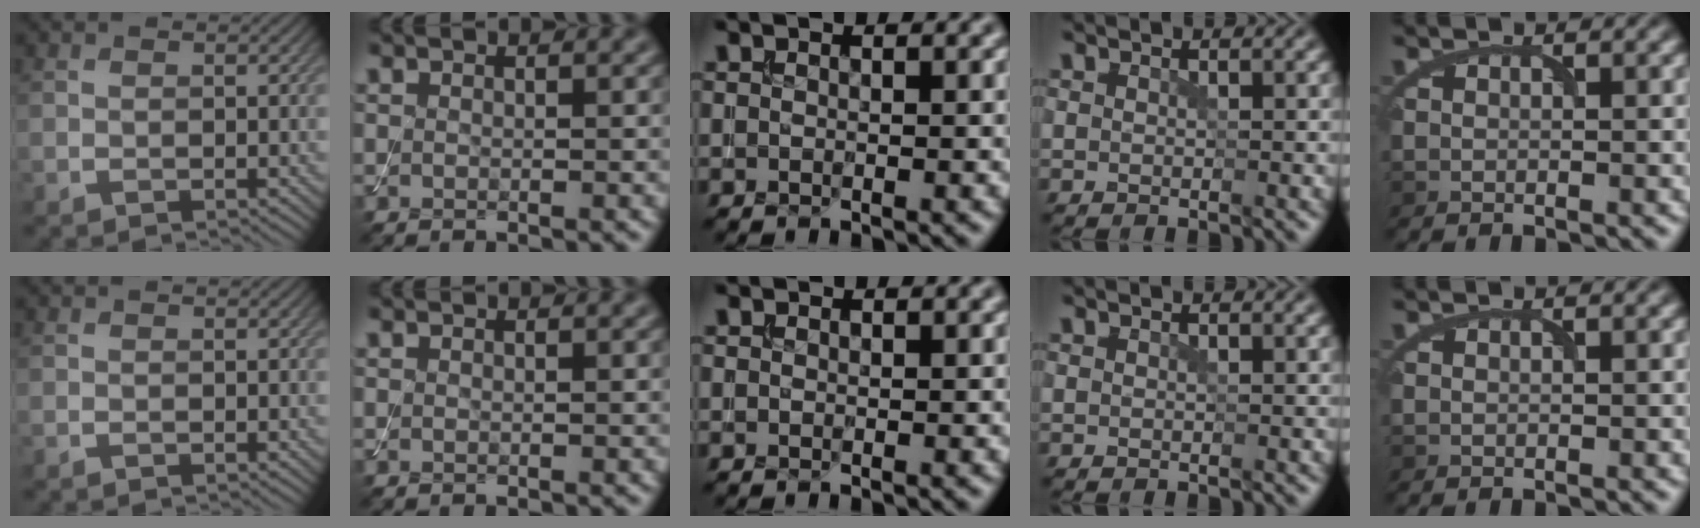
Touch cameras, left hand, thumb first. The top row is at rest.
{}